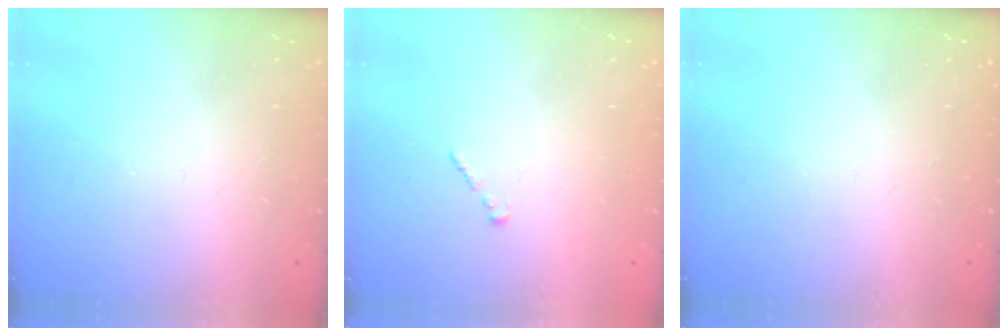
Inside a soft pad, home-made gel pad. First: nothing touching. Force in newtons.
{"total": 1.0, "press": 0.8, "slide": 0.5}
{"total": 0.0}